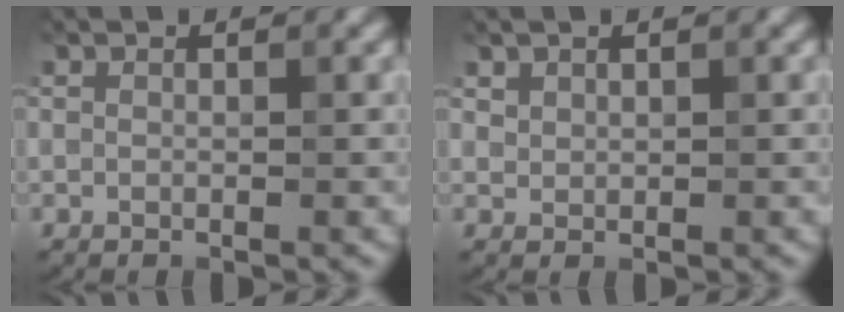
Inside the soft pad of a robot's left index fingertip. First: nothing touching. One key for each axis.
{"total": 0.9, "fx": 0.8, "fy": 0.5, "fz": 0.0, "tx": -0.001, "ty": -0.003, "tz": 0.020}